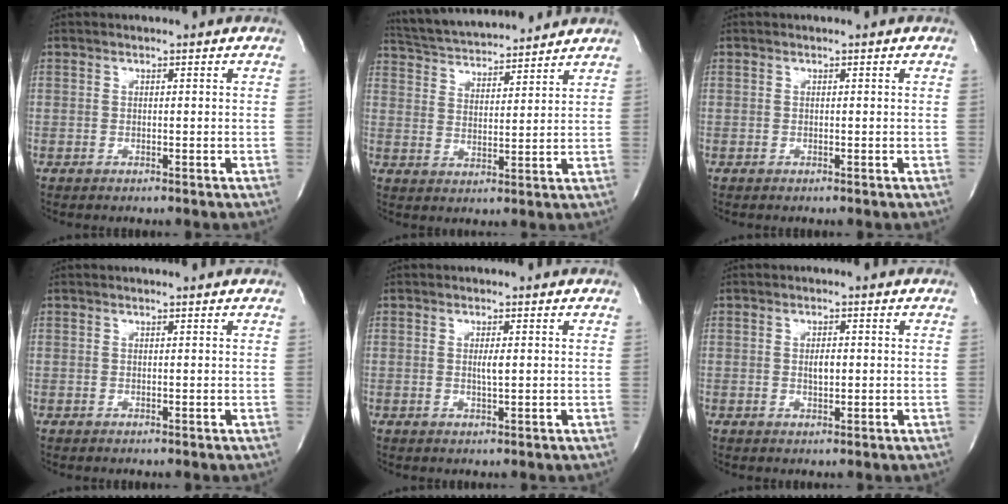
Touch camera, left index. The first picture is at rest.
{"total": 15.0, "force": [14.1, 2.0, 4.9], "torque": [-0.091, 0.026, 0.225]}
{"total": 0.0}
{"total": 0.6, "force": [0.6, -0.1, 0.2], "torque": [-0.009, 0.002, 0.009]}
{"total": 1.6, "force": [0.1, 0.1, 1.5], "torque": [-0.032, -0.003, 0.001]}
{"total": 1.9, "force": [0.0, 0.8, 1.7], "torque": [-0.032, -0.002, 0.001]}